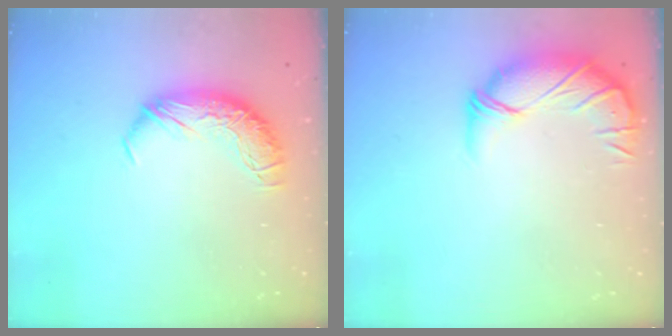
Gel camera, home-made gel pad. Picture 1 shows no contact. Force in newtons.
{"total": 4.1, "press": 3.4, "slide": 2.1}